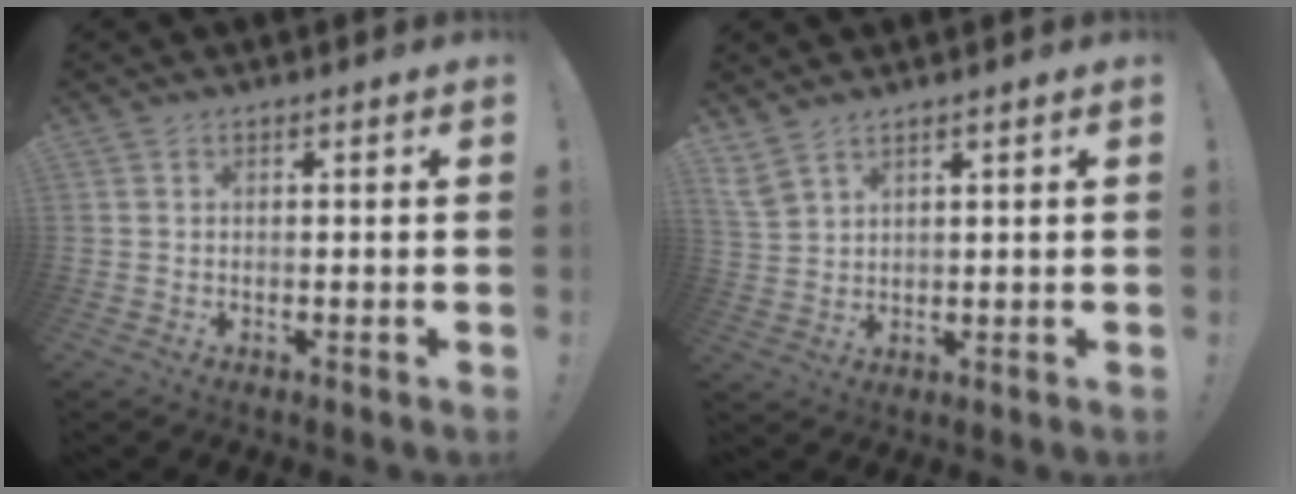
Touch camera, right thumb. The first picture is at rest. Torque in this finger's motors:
{"motor_torque": [-0.54, 0.99, 0.14, 0.19, 0.05]}